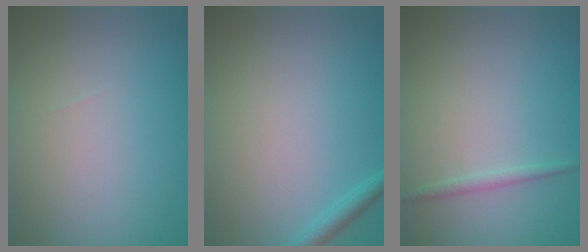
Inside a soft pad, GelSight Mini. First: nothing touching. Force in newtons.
{"total": 1.5, "press": 1.5, "slide": 0.2}
{"total": 0.9, "press": 0.9, "slide": 0.0}